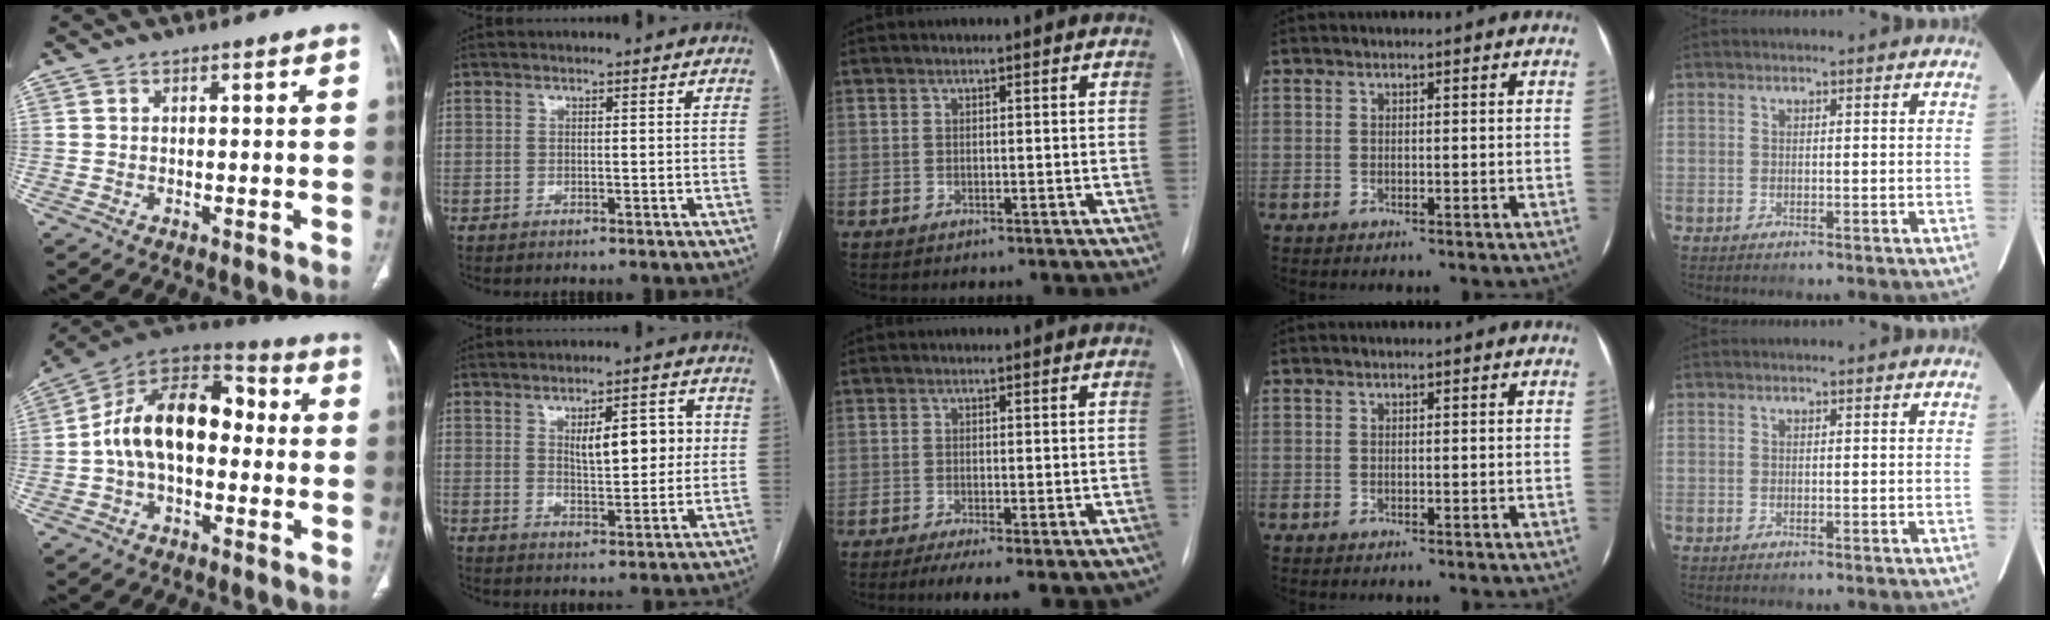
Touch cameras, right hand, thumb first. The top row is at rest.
{"thumb": {"total": 17.4, "force": [-0.4, 10.6, 13.8], "torque": [-0.208, 0.051, -0.020]}, "index": {"total": 8.1, "force": [1.9, 2.8, 7.3], "torque": [-0.106, 0.011, 0.033]}, "middle": {"total": 7.6, "force": [-4.5, 2.5, 5.6], "torque": [-0.077, -0.013, -0.067]}}